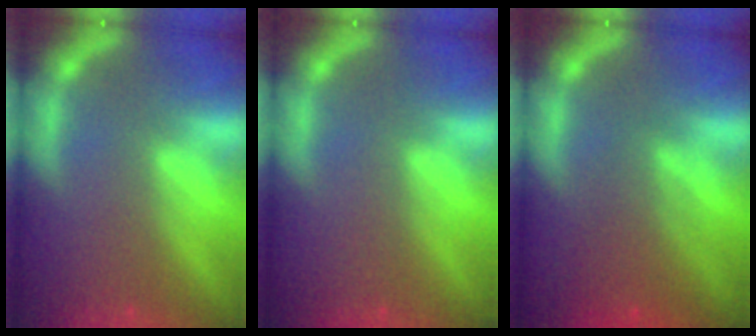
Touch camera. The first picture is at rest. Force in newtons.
{"total": 0.0}
{"total": 4.0}